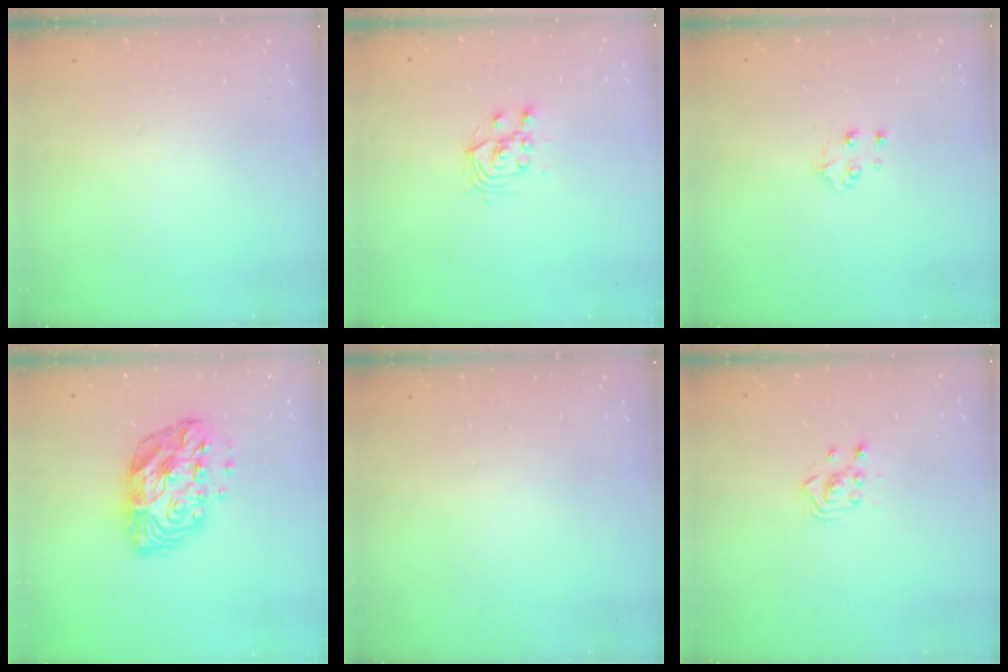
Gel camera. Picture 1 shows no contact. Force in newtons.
{"total": 3.6, "press": 3.6, "slide": 0.3}
{"total": 4.5, "press": 4.5, "slide": 0.4}
{"total": 12.5, "press": 12.5, "slide": 0.9}
{"total": 0.0}
{"total": 3.0, "press": 3.0, "slide": 0.5}